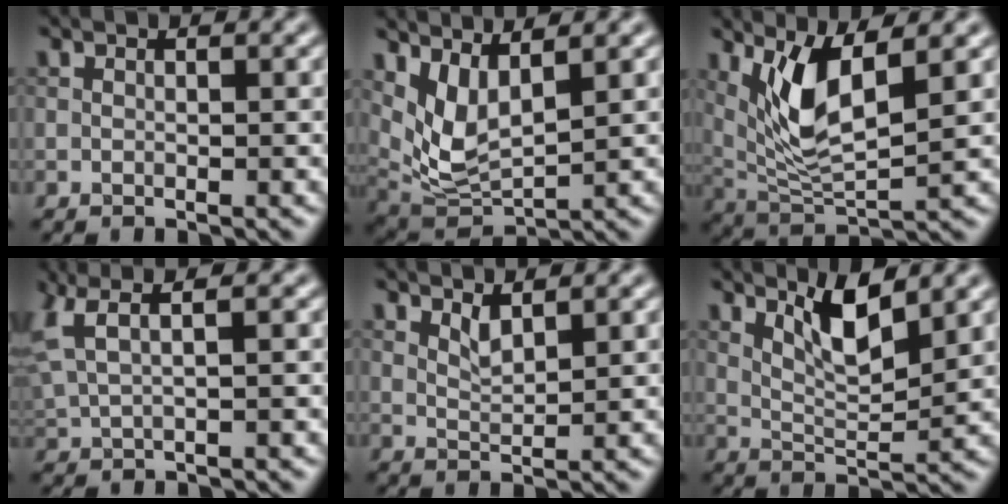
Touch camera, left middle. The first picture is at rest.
{"total": 4.3, "force": [2.1, 1.7, 3.3], "torque": [-0.078, -0.014, 0.052]}
{"total": 5.8, "force": [2.2, 1.8, 5.0], "torque": [-0.110, -0.015, 0.051]}
{"total": 5.1, "force": [2.9, 2.0, 3.7], "torque": [-0.079, 0.025, 0.052]}
{"total": 1.5, "force": [1.1, 0.4, 0.9], "torque": [-0.022, -0.003, 0.022]}
{"total": 4.1, "force": [2.4, 0.8, 3.2], "torque": [-0.062, -0.006, 0.047]}